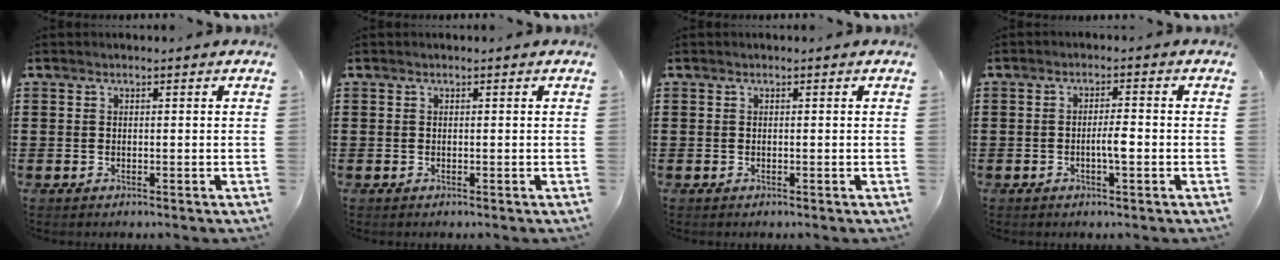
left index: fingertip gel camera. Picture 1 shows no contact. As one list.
[{"total": 0.0}, {"total": 0.0}, {"total": 3.2, "force": [-0.9, 0.7, 3.0], "torque": [-0.054, 0.004, -0.017]}]